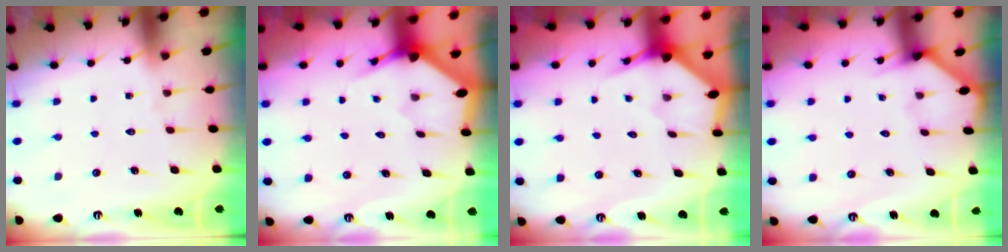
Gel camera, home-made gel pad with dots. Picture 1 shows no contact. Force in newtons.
{"total": 2.9, "press": 2.9, "slide": 0.2}
{"total": 2.8, "press": 2.8, "slide": 0.3}
{"total": 1.7, "press": 1.7, "slide": 0.2}